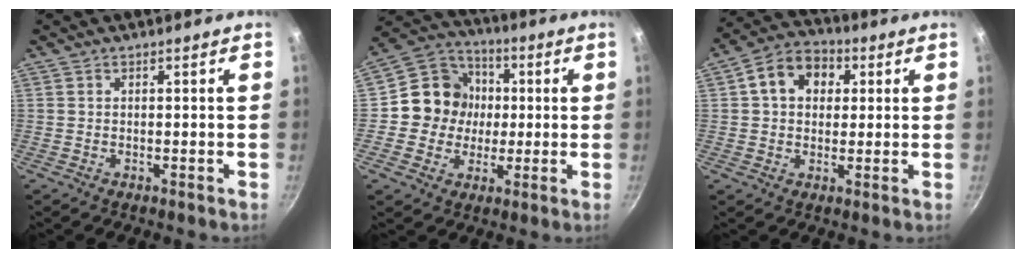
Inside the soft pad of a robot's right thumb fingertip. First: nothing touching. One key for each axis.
{"total": 12.3, "fx": 0.3, "fy": 11.5, "fz": 4.3, "tx": -0.034, "ty": 0.022, "tz": -0.013}
{"total": 10.4, "fx": 2.7, "fy": 7.9, "fz": 6.1, "tx": -0.071, "ty": 0.017, "tz": 0.028}